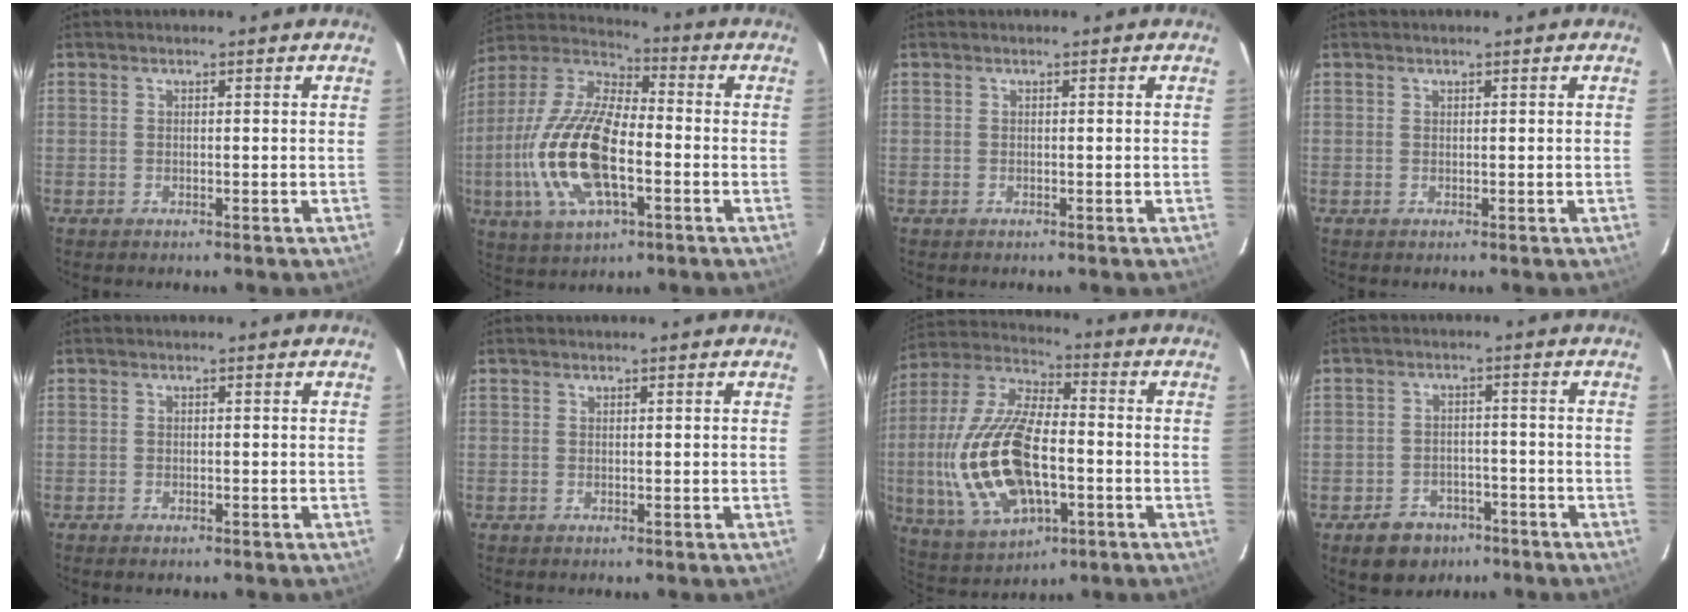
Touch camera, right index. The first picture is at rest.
{"total": 19.7, "force": [-4.5, 8.4, 17.3], "torque": [-0.371, -0.006, -0.087]}
{"total": 0.0}
{"total": 0.0}
{"total": 0.8, "force": [-0.7, 0.3, 0.3], "torque": [-0.008, -0.004, -0.013]}
{"total": 0.0}
{"total": 21.0, "force": [-3.8, 10.1, 18.0], "torque": [-0.395, -0.005, -0.057]}
{"total": 7.8, "force": [-4.9, 5.8, 2.0], "torque": [-0.054, 0.021, -0.057]}